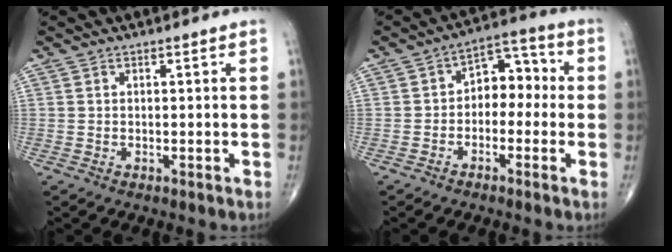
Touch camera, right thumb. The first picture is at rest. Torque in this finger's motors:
{"motor_torque": [-0.23, 0.31, 0.24, 0.09, 0.02]}